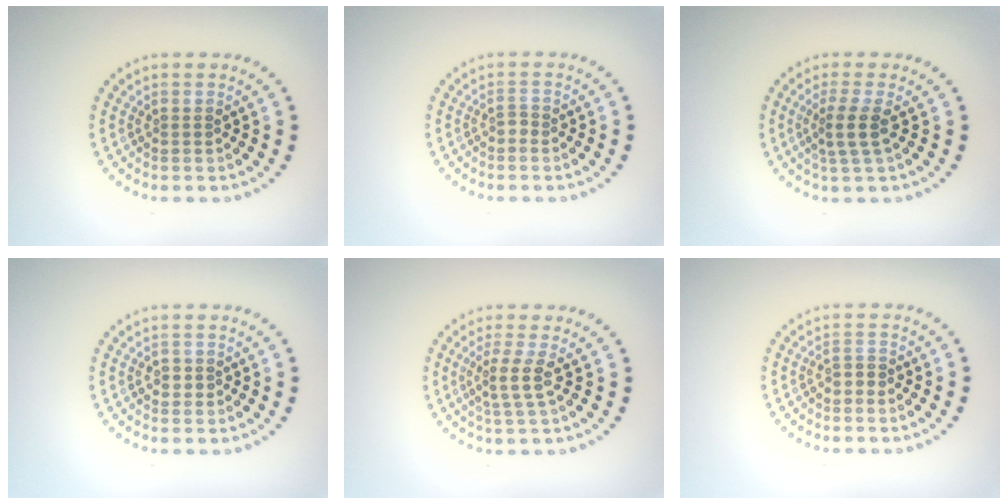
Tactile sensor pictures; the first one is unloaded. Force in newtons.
{"total": 0.9, "press": 0.5, "slide": 0.8}
{"total": 2.3, "press": 1.8, "slide": 1.4}
{"total": 1.1, "press": 1.0, "slide": 0.5}
{"total": 2.3, "press": 1.7, "slide": 1.5}
{"total": 1.1, "press": 1.0, "slide": 0.5}